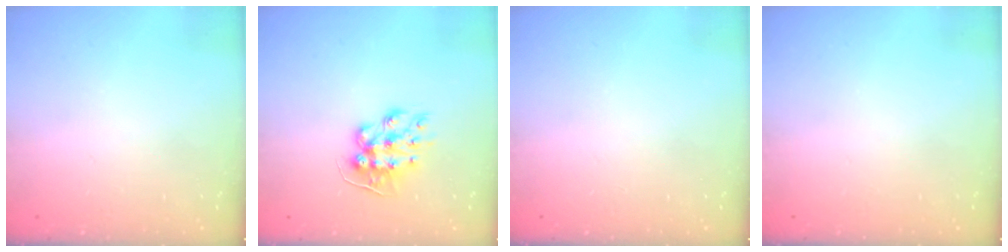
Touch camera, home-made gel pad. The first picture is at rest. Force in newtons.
{"total": 10.1, "press": 10.1, "slide": 0.6}
{"total": 0.0}
{"total": 0.0}